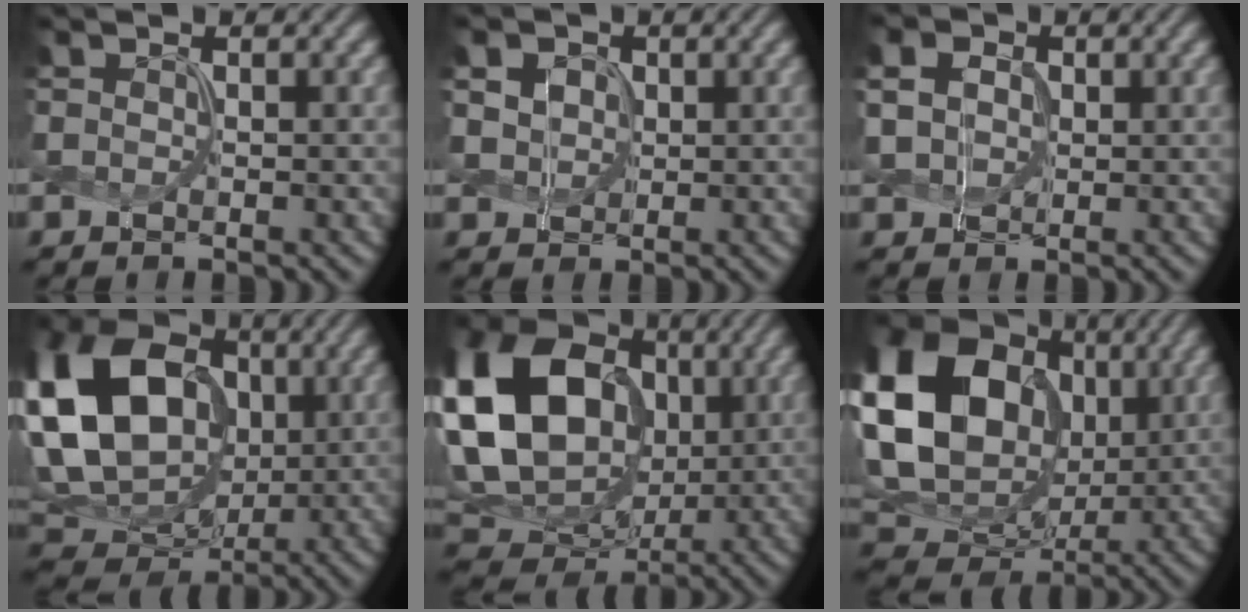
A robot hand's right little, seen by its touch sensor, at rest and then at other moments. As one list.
[{"total": 1.0, "force": [0.0, 0.9, -0.2], "torque": [-0.024, -0.004, 0.025]}, {"total": 1.5, "force": [0.0, 1.5, 0.4], "torque": [-0.036, 0.001, 0.025]}, {"total": 15.2, "force": [2.2, 11.5, 9.6], "torque": [-0.221, 0.025, 0.064]}, {"total": 17.5, "force": [2.7, 14.0, 10.1], "torque": [-0.246, 0.034, 0.080]}, {"total": 19.3, "force": [3.7, 16.1, 10.0], "torque": [-0.253, 0.035, 0.084]}]